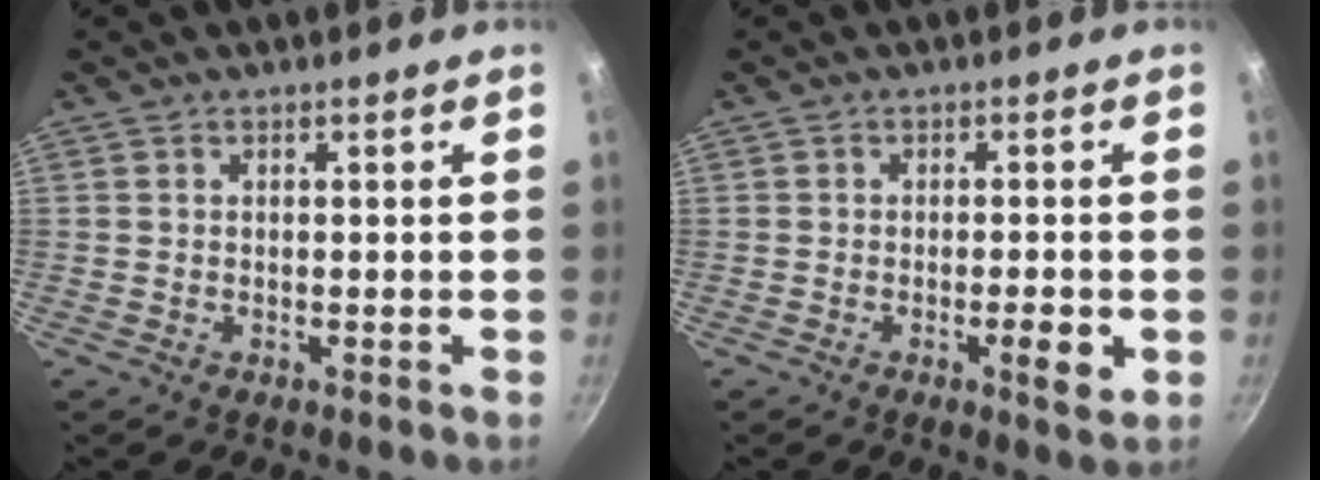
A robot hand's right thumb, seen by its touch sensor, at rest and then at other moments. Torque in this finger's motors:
{"motor_torque": [0.31, 0.44, -0.15, 0.02, 0.13]}